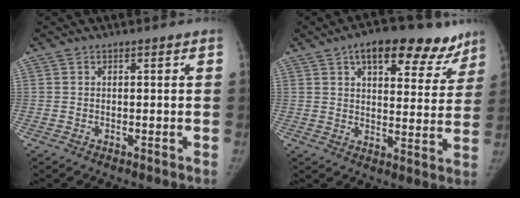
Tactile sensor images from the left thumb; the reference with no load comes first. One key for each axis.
{"total": 17.6, "fx": 11.1, "fy": 8.3, "fz": 10.9, "tx": -0.099, "ty": -0.023, "tz": 0.150}